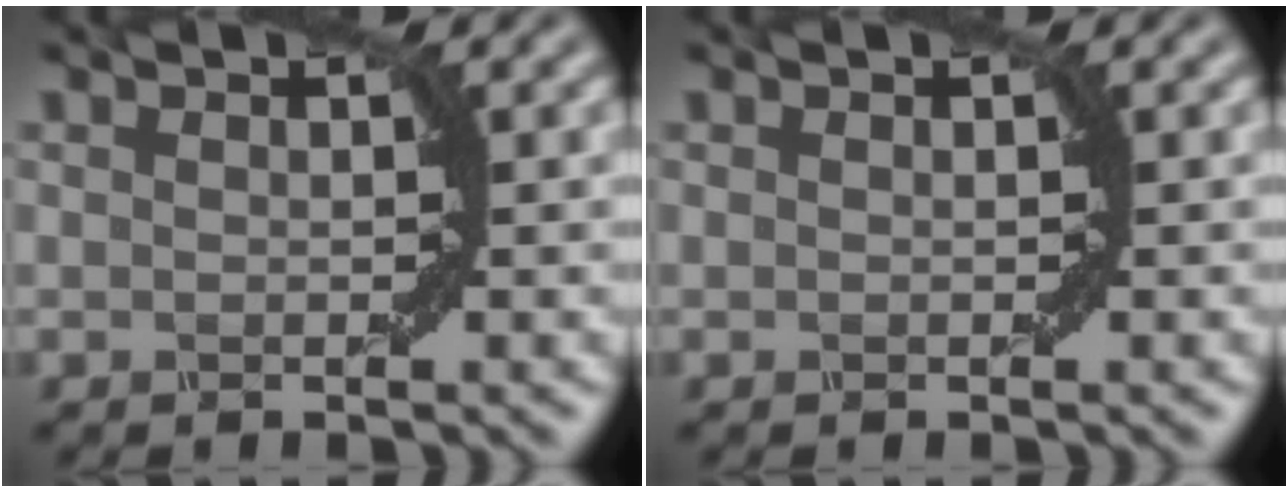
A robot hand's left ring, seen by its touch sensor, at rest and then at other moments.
{"total": 0.0}